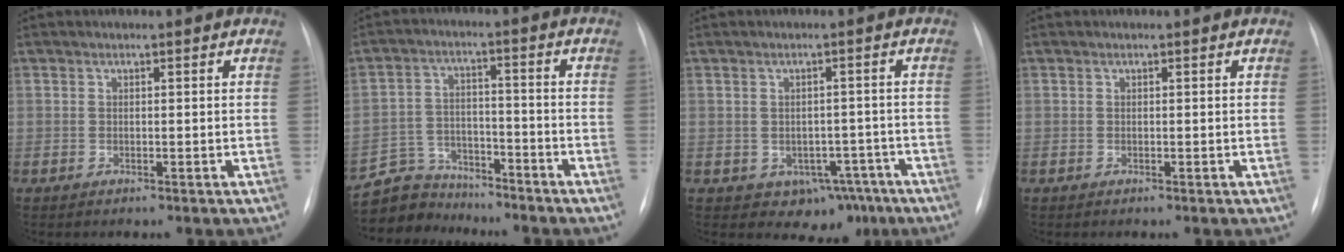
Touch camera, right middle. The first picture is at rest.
{"total": 7.9, "force": [-7.3, 2.9, -0.7], "torque": [0.009, 0.022, -0.134]}
{"total": 6.3, "force": [-3.5, 4.7, 2.4], "torque": [-0.017, 0.018, -0.037]}
{"total": 0.0}